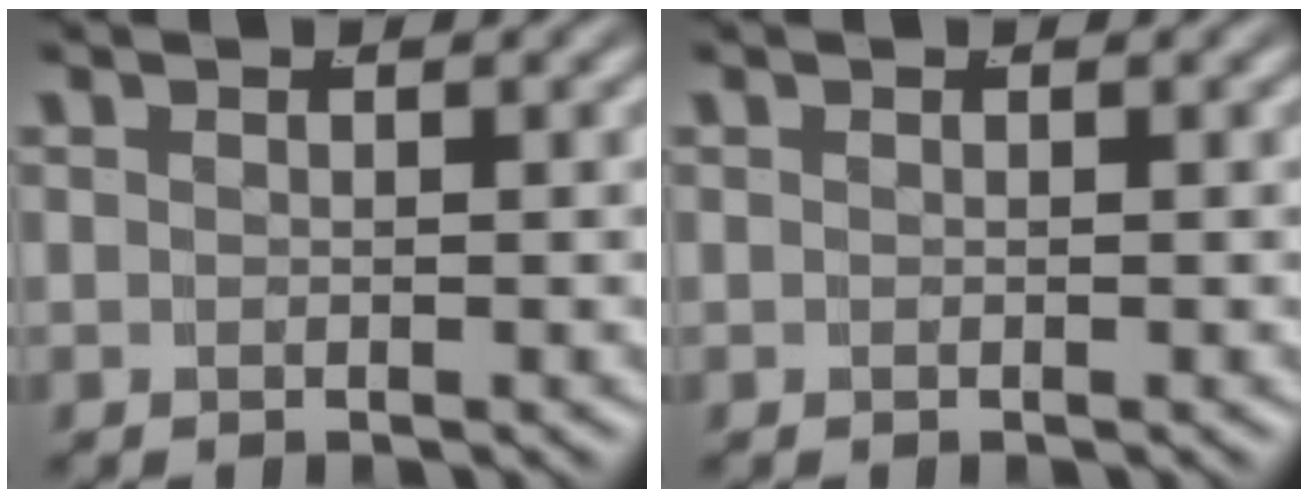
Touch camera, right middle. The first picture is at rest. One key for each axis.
{"total": 0.0}